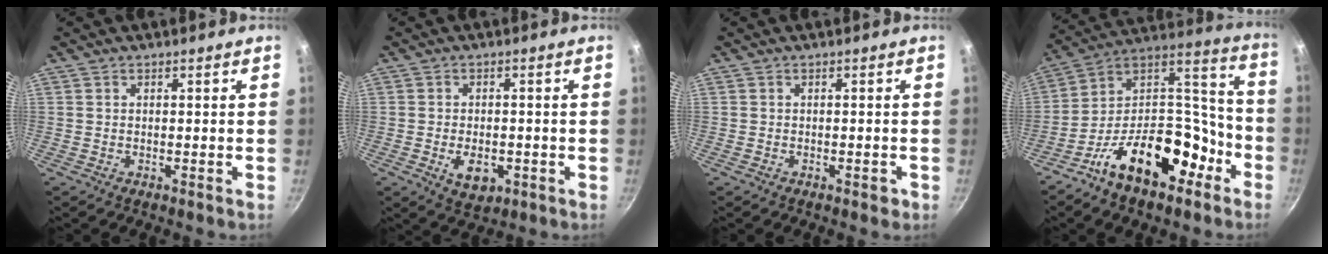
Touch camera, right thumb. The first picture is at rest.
{"total": 5.9, "force": [-1.7, 3.8, 4.2], "torque": [-0.053, 0.002, -0.019]}
{"total": 1.3, "force": [-0.7, 0.8, 0.8], "torque": [-0.007, 0.010, -0.004]}
{"total": 21.9, "force": [-11.7, 12.2, 13.9], "torque": [-0.167, 0.108, -0.196]}